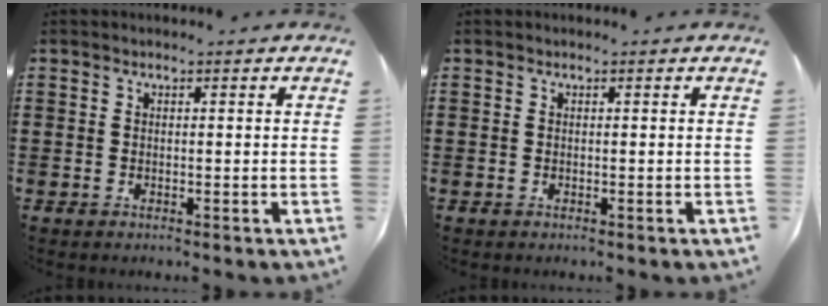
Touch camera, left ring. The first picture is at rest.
{"total": 0.0}